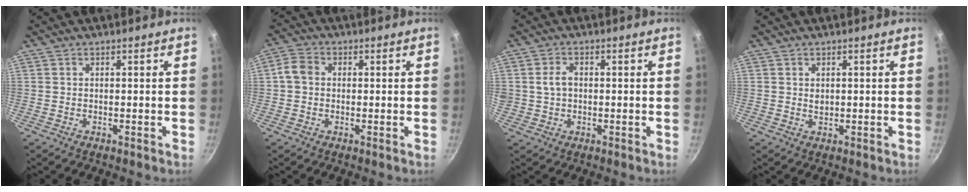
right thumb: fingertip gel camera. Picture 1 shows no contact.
{"total": 4.0, "force": [0.1, 3.3, 2.2], "torque": [-0.037, 0.010, -0.011]}
{"total": 3.5, "force": [0.2, 2.7, 2.3], "torque": [-0.030, 0.010, 0.006]}
{"total": 1.3, "force": [0.3, 1.0, 0.8], "torque": [-0.011, -0.003, 0.006]}